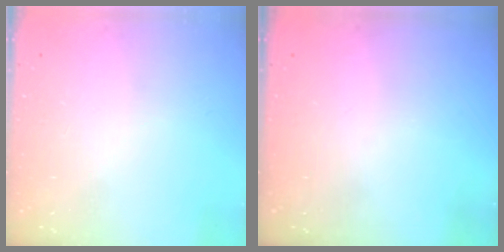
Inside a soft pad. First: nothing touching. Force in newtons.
{"total": 0.0}